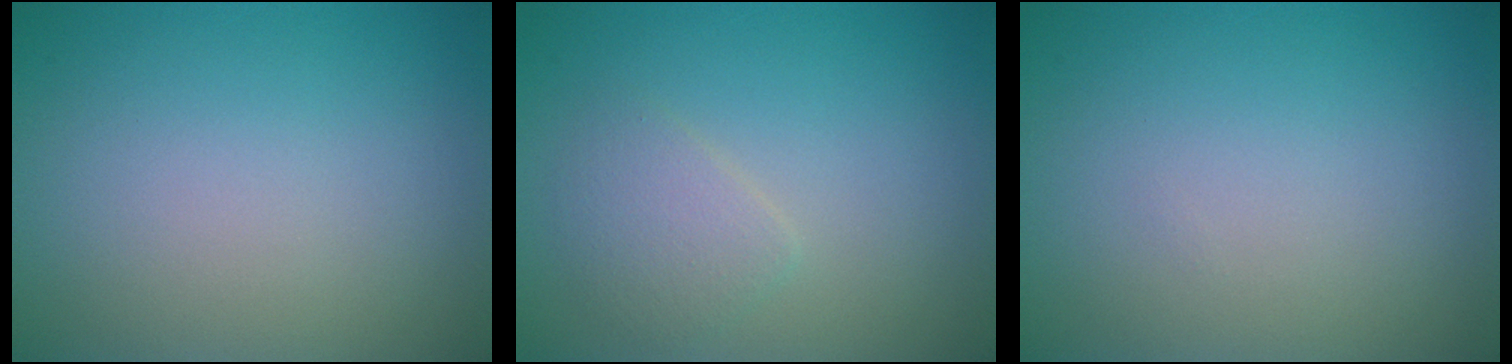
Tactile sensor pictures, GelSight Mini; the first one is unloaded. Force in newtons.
{"total": 2.0, "press": 2.0, "slide": 0.0}
{"total": 0.0}